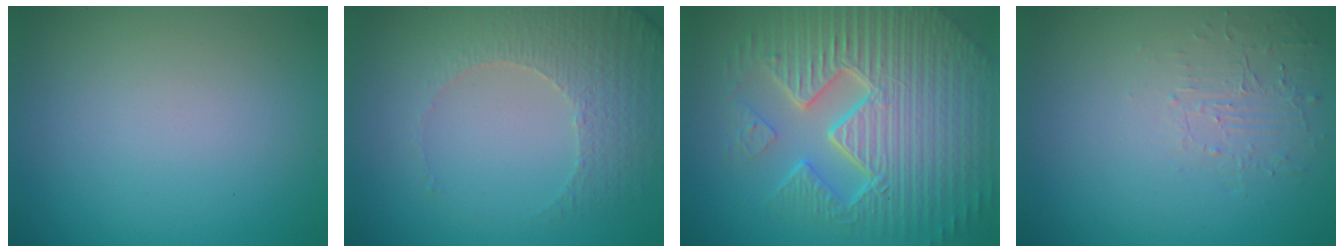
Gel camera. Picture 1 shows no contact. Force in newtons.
{"total": 4.8, "press": 3.5, "slide": 3.4}
{"total": 11.1, "press": 7.0, "slide": 8.6}
{"total": 1.6, "press": 0.3, "slide": 1.6}